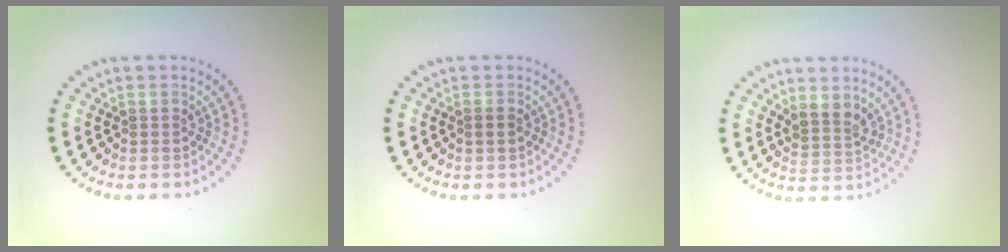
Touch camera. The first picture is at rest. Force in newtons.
{"total": 0.8, "press": 0.7, "slide": 0.1}
{"total": 2.4, "press": 1.9, "slide": 1.4}